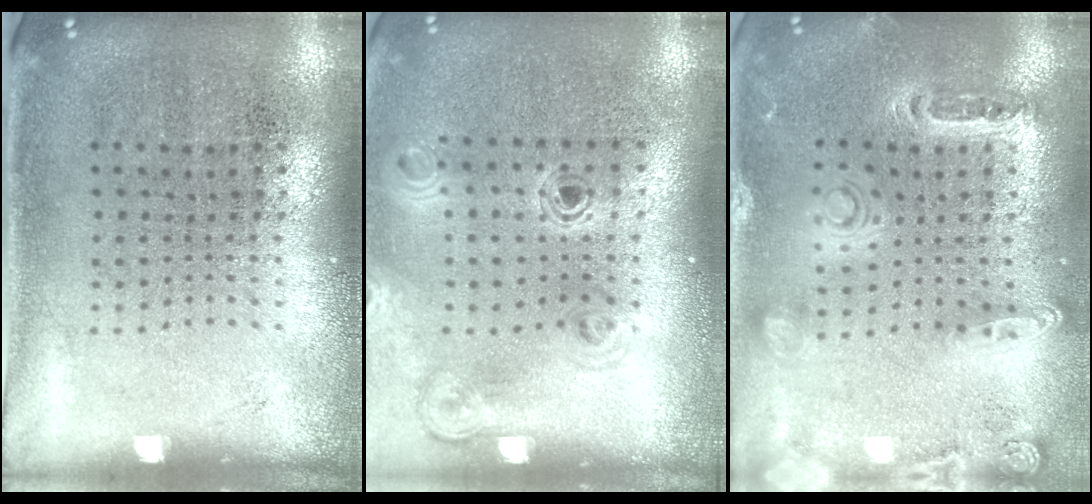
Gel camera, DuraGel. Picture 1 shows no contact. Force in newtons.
{"total": 1.1, "press": 1.1, "slide": 0.1}
{"total": 1.4, "press": 1.4, "slide": 0.3}